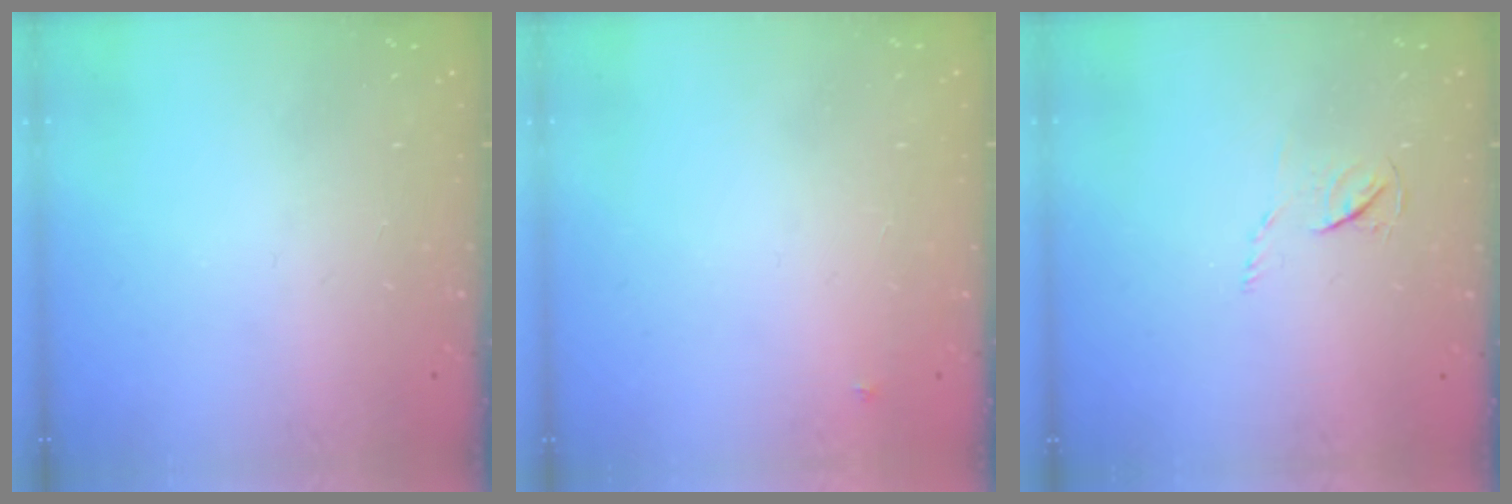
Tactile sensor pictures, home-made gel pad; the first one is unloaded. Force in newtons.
{"total": 3.1, "press": 3.1, "slide": 0.3}
{"total": 3.9, "press": 3.8, "slide": 0.4}